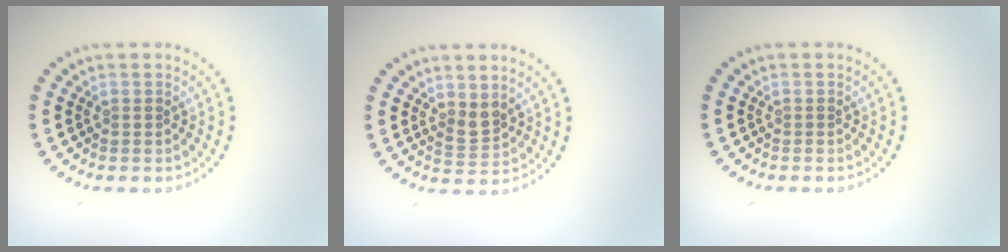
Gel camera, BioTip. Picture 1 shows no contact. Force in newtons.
{"total": 1.8, "press": 1.5, "slide": 1.1}
{"total": 0.0}